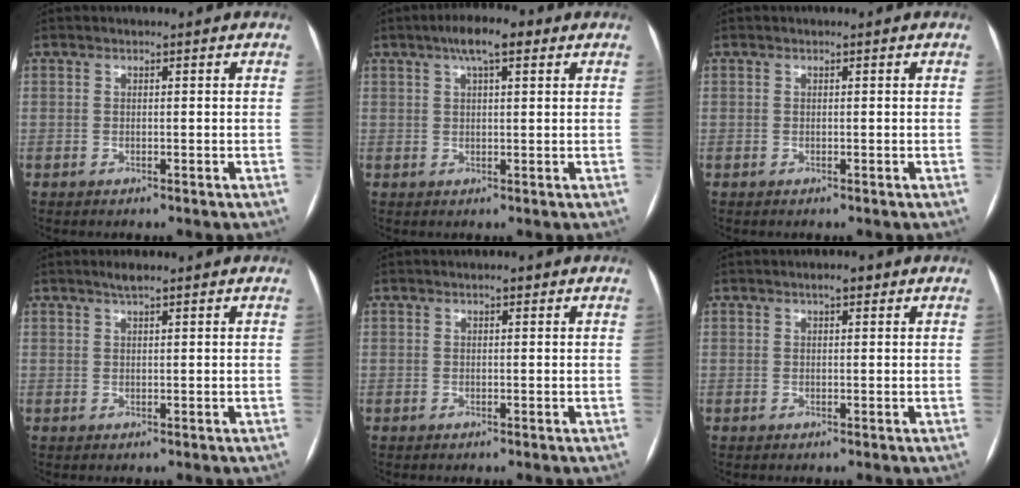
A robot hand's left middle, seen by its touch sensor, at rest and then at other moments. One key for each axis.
{"total": 5.8, "fx": 3.3, "fy": 1.5, "fz": 4.5, "tx": -0.080, "ty": 0.020, "tz": 0.051}
{"total": 0.0}
{"total": 1.7, "fx": 1.2, "fy": 0.1, "fz": 1.1, "tx": -0.021, "ty": 0.006, "tz": 0.023}
{"total": 0.7, "fx": 0.4, "fy": 0.3, "fz": 0.5, "tx": -0.007, "ty": 0.004, "tz": 0.006}
{"total": 1.6, "fx": 1.0, "fy": 0.6, "fz": 1.2, "tx": -0.017, "ty": 0.008, "tz": 0.013}